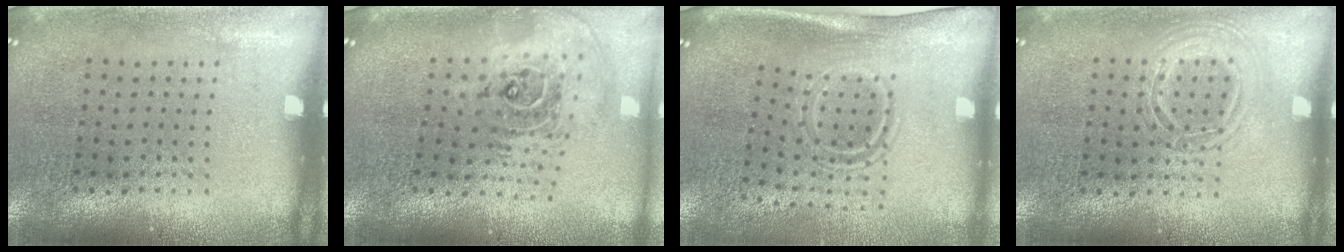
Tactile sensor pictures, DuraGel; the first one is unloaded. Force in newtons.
{"total": 2.4, "press": 1.7, "slide": 1.7}
{"total": 1.7, "press": 1.1, "slide": 1.3}
{"total": 1.1, "press": 1.0, "slide": 0.1}